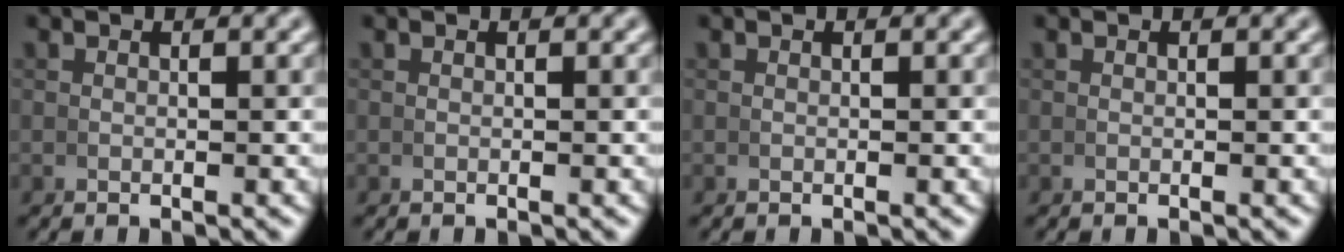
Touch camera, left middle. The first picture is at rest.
{"total": 0.0}
{"total": 0.0}
{"total": 0.0}